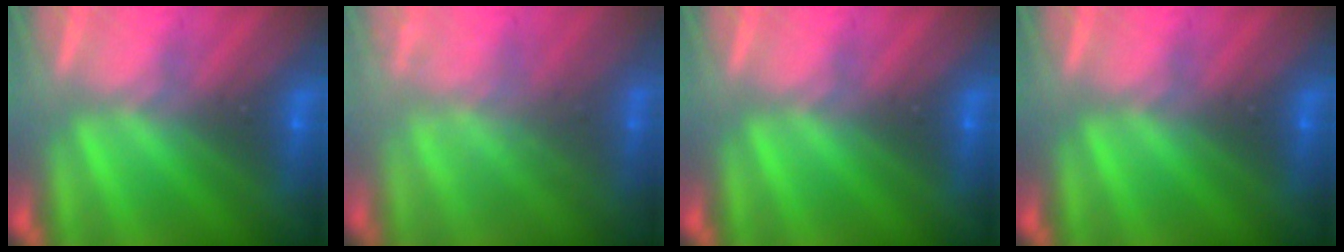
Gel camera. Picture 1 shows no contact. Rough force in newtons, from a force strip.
{"total": 1.9}
{"total": 0.0}
{"total": 0.0}